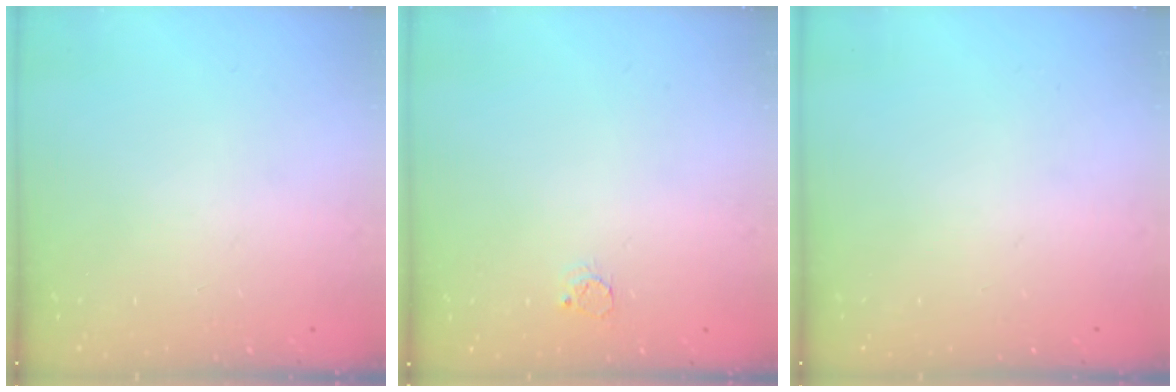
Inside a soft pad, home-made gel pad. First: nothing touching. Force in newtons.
{"total": 3.1, "press": 3.1, "slide": 0.1}
{"total": 0.0}